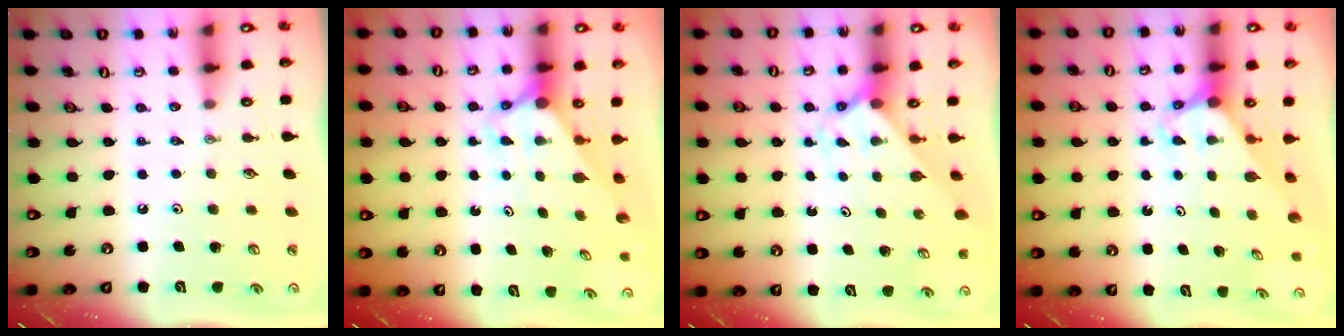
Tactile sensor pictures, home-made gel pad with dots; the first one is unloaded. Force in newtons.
{"total": 2.8, "press": 2.8, "slide": 0.0}
{"total": 2.2, "press": 2.2, "slide": 0.2}
{"total": 3.1, "press": 3.1, "slide": 0.2}